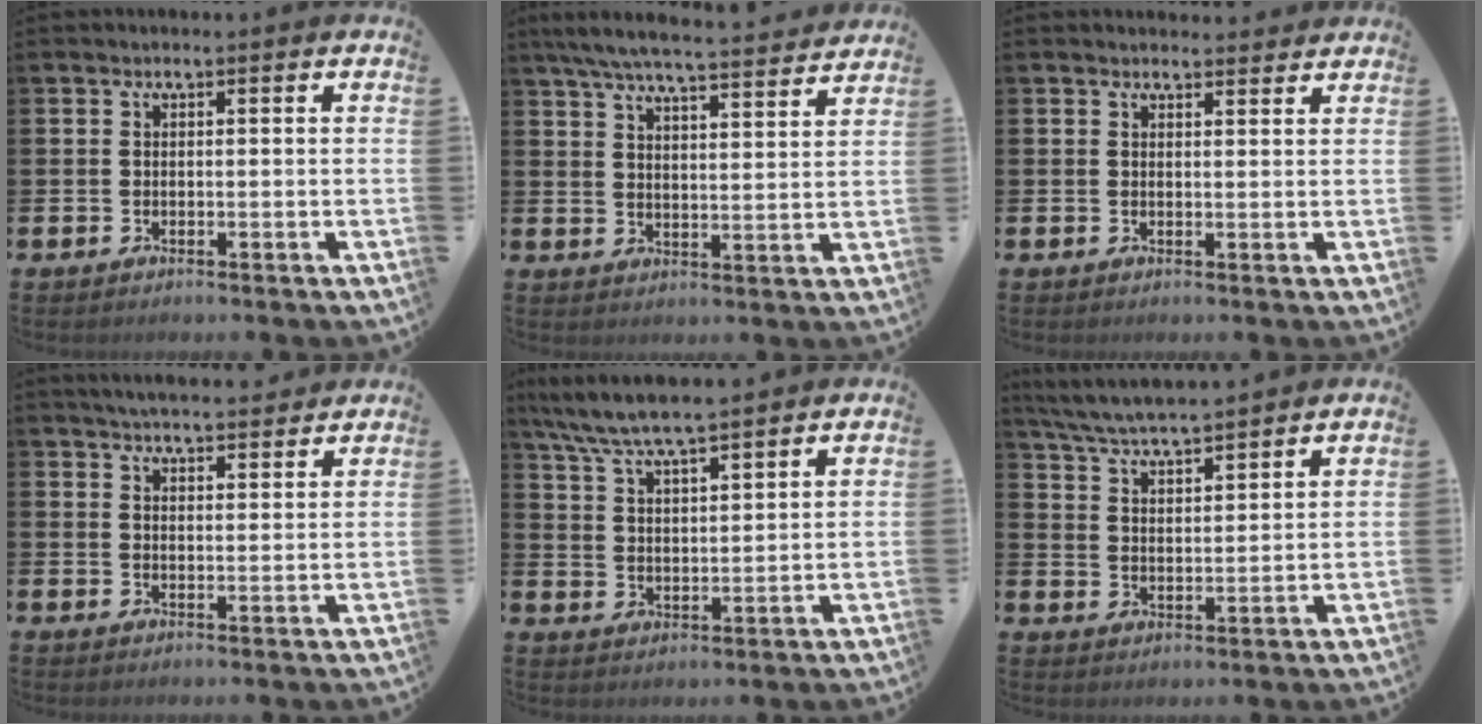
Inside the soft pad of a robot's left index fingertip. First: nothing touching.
{"total": 7.0, "force": [6.5, 0.4, 2.4], "torque": [-0.059, -0.043, 0.113]}
{"total": 1.7, "force": [1.7, 0.4, 0.0], "torque": [0.009, -0.008, 0.028]}
{"total": 4.4, "force": [4.4, 0.2, 0.5], "torque": [-0.015, -0.023, 0.078]}
{"total": 6.8, "force": [6.5, 0.4, 1.9], "torque": [-0.062, -0.032, 0.115]}
{"total": 6.0, "force": [5.9, 0.1, 1.2], "torque": [-0.045, -0.037, 0.104]}